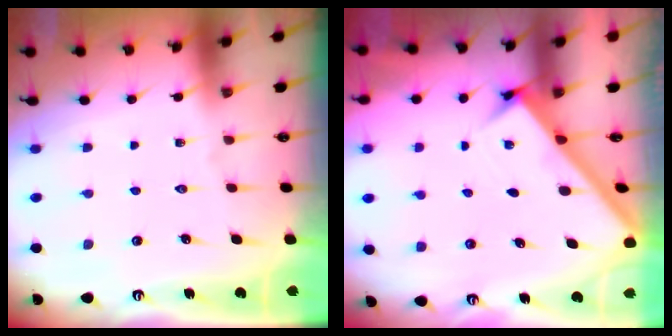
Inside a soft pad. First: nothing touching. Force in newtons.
{"total": 2.6, "press": 2.6, "slide": 0.3}